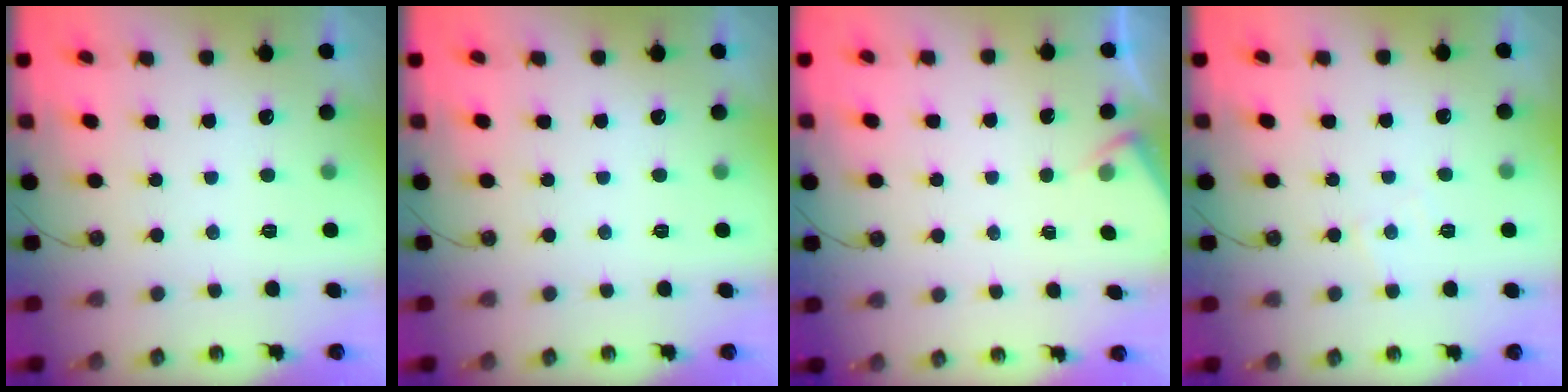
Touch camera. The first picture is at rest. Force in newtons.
{"total": 0.0}
{"total": 2.7, "press": 2.6, "slide": 0.5}
{"total": 3.1, "press": 3.1, "slide": 0.5}